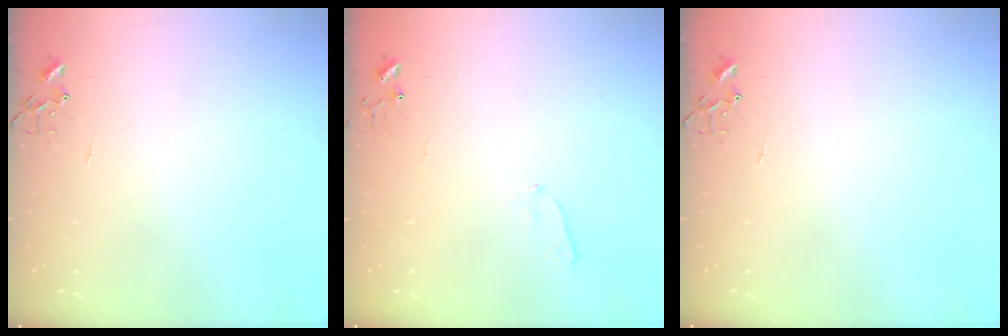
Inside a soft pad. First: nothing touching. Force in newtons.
{"total": 3.9, "press": 3.9, "slide": 0.6}
{"total": 0.0}